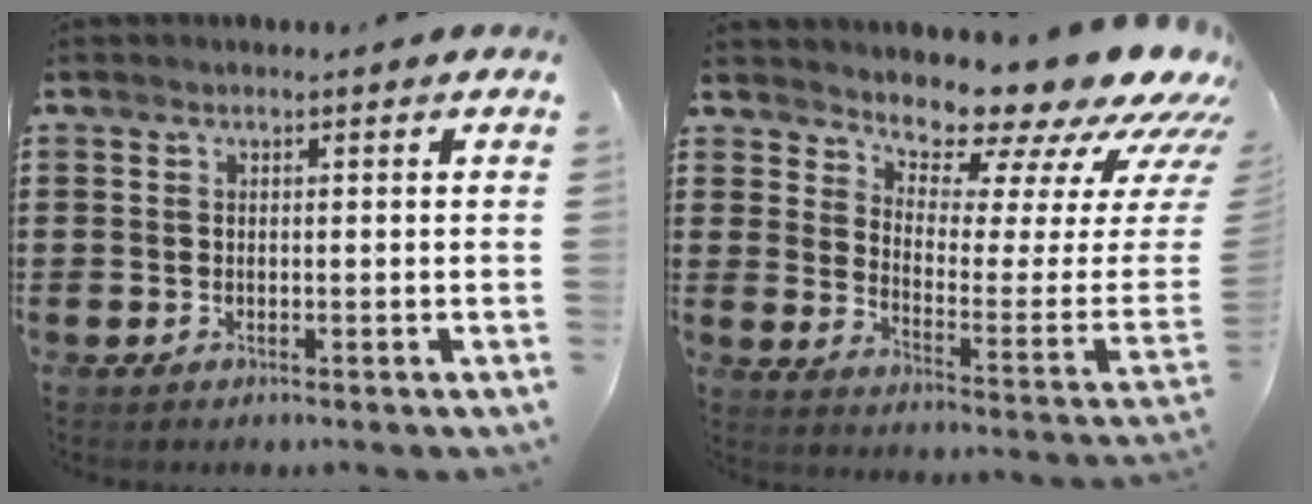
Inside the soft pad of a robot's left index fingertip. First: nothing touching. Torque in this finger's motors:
{"motor_torque": [2.14, 0.00, 0.37, -0.01]}